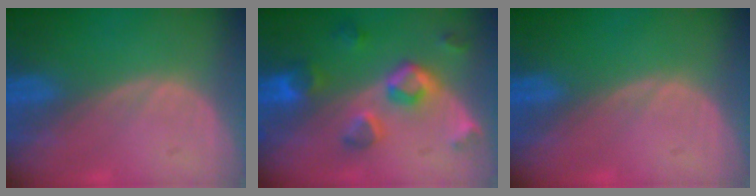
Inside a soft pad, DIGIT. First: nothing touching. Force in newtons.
{"total": 7.8, "press": 7.0, "slide": 3.4}
{"total": 0.0}